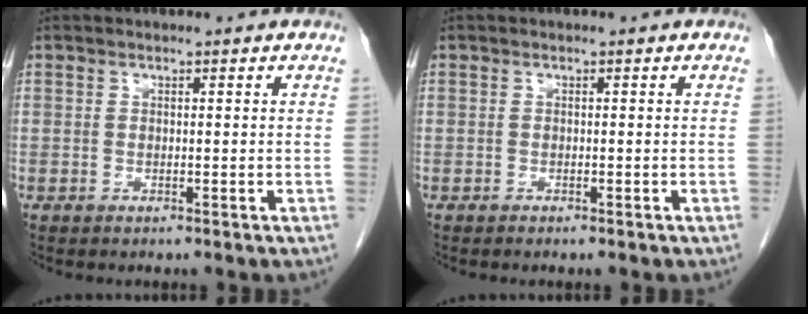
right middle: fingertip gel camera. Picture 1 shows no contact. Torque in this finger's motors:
{"motor_torque": [-0.22, 0.21, -0.03, -0.01]}